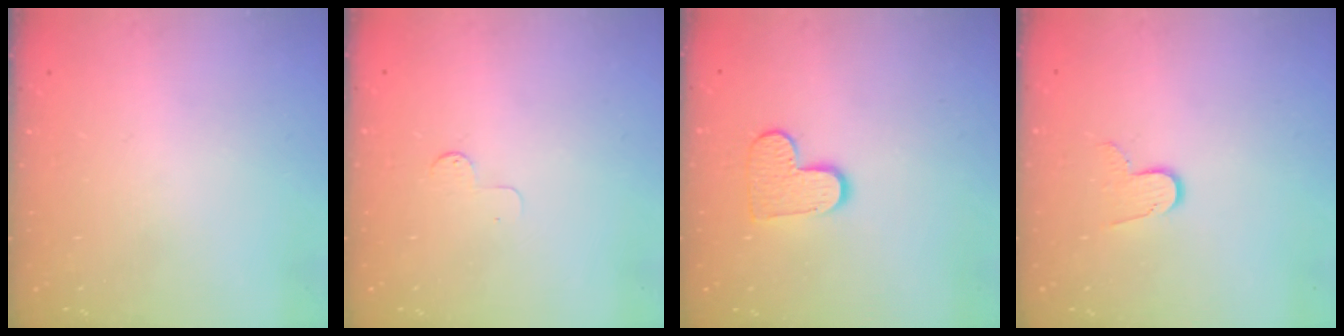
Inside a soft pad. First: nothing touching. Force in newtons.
{"total": 2.6, "press": 2.6, "slide": 0.3}
{"total": 8.9, "press": 8.9, "slide": 0.4}
{"total": 7.2, "press": 7.2, "slide": 0.6}